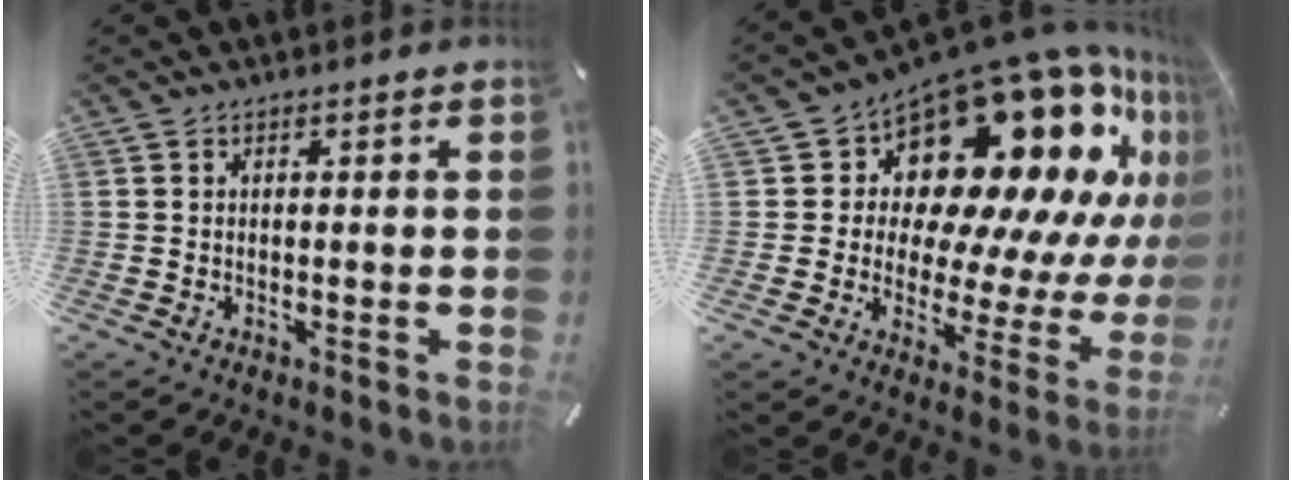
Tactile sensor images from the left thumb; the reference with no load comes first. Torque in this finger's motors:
{"motor_torque": [2.47, 2.54, 0.87, -0.39, 0.19]}